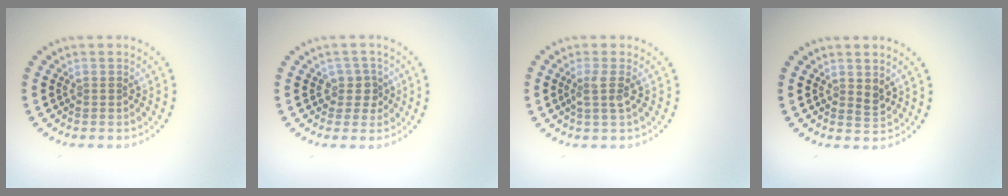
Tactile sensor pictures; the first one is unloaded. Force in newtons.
{"total": 2.0, "press": 1.6, "slide": 1.2}
{"total": 1.8, "press": 1.4, "slide": 1.2}
{"total": 1.1, "press": 1.0, "slide": 0.4}